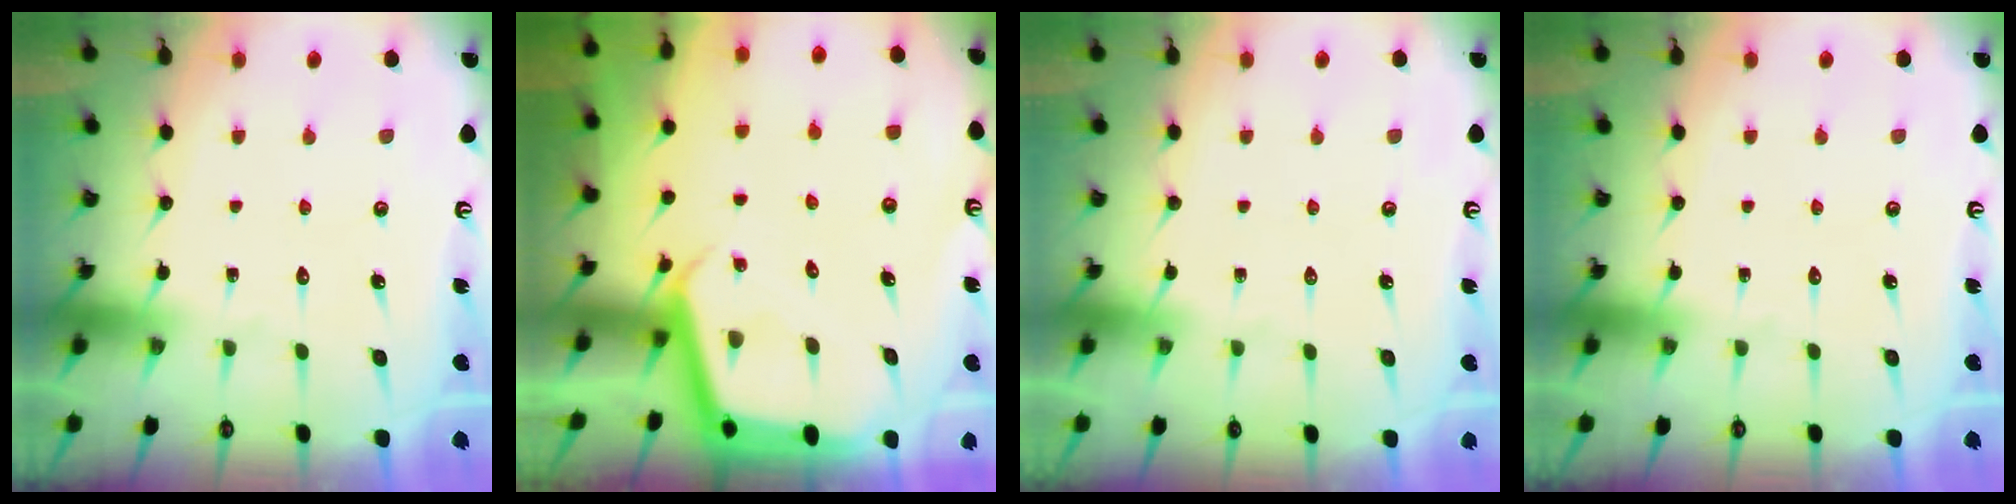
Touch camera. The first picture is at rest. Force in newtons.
{"total": 3.8, "press": 3.8, "slide": 0.2}
{"total": 0.0}
{"total": 0.0}